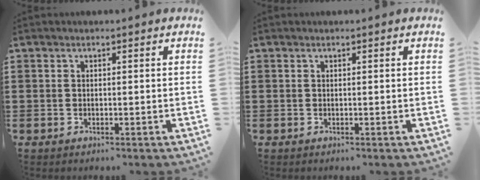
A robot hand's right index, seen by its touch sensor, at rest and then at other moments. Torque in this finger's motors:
{"motor_torque": [-0.15, 0.28, 0.02, 0.01]}